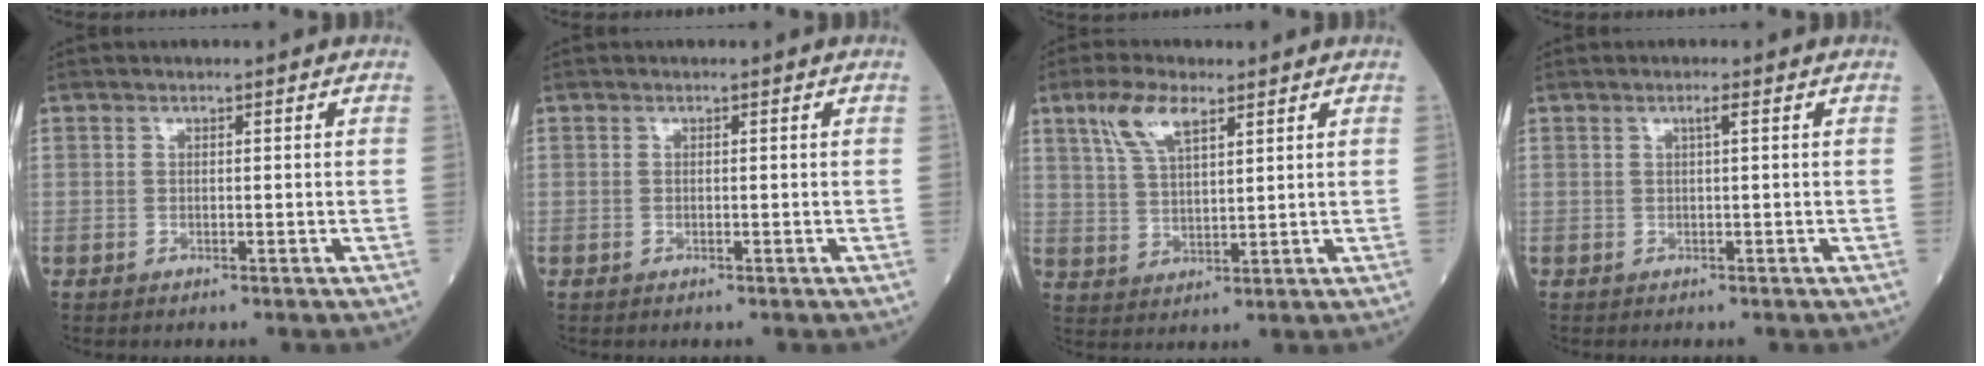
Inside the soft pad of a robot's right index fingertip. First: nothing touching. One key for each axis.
{"total": 0.0}
{"total": 7.1, "fx": 4.2, "fy": 2.2, "fz": 5.3, "tx": -0.116, "ty": 0.011, "tz": 0.085}
{"total": 1.0, "fx": 0.3, "fy": -0.1, "fz": 0.9, "tx": -0.018, "ty": 0.001, "tz": 0.006}